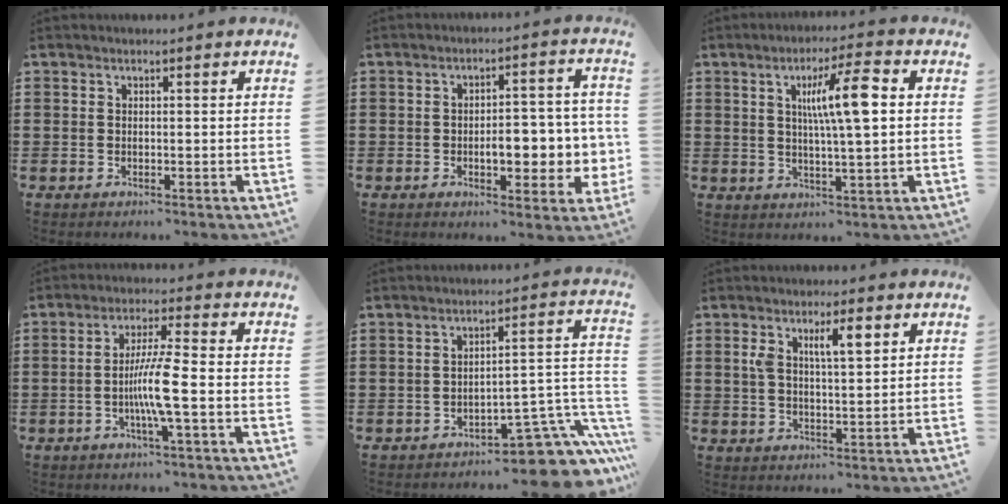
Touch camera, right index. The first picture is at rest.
{"total": 7.6, "force": [-1.3, 3.8, 6.4], "torque": [-0.080, -0.001, -0.029]}
{"total": 8.8, "force": [2.0, 1.1, 8.5], "torque": [-0.164, 0.005, 0.028]}
{"total": 7.0, "force": [-1.9, 0.0, 6.7], "torque": [-0.137, -0.013, -0.043]}
{"total": 8.5, "force": [-5.8, 2.5, 5.7], "torque": [-0.068, 0.004, -0.105]}
{"total": 5.5, "force": [2.2, 1.7, 4.7], "torque": [-0.093, 0.005, 0.034]}